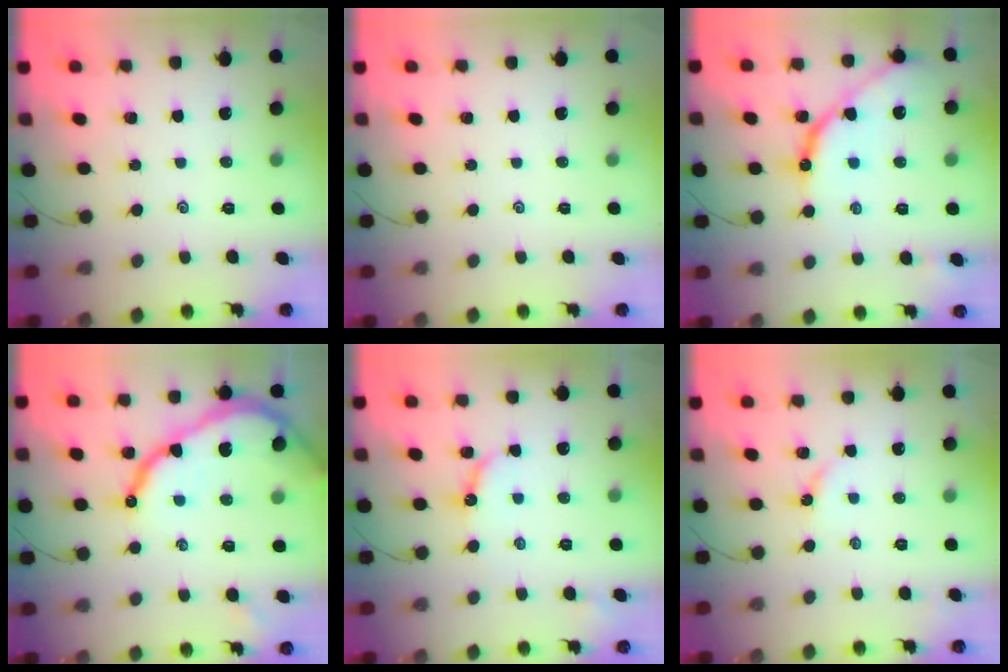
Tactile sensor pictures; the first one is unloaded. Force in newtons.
{"total": 0.0}
{"total": 12.1, "press": 12.1, "slide": 1.1}
{"total": 16.4, "press": 16.3, "slide": 1.4}
{"total": 6.8, "press": 6.7, "slide": 0.6}
{"total": 2.7, "press": 2.7, "slide": 0.3}